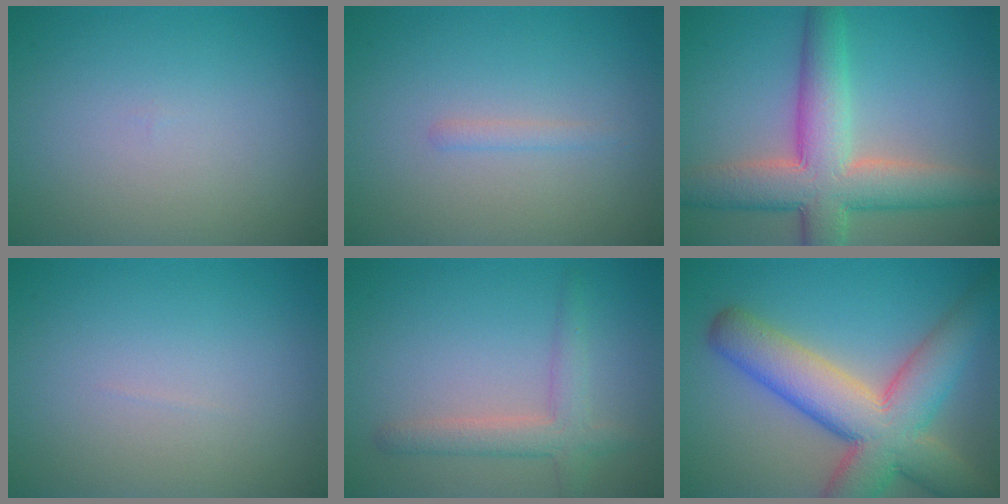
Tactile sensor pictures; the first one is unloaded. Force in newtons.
{"total": 0.8, "press": 0.8, "slide": 0.0}
{"total": 8.5, "press": 8.5, "slide": 0.4}
{"total": 0.0}
{"total": 3.0, "press": 3.0, "slide": 0.2}
{"total": 10.5, "press": 10.5, "slide": 0.8}